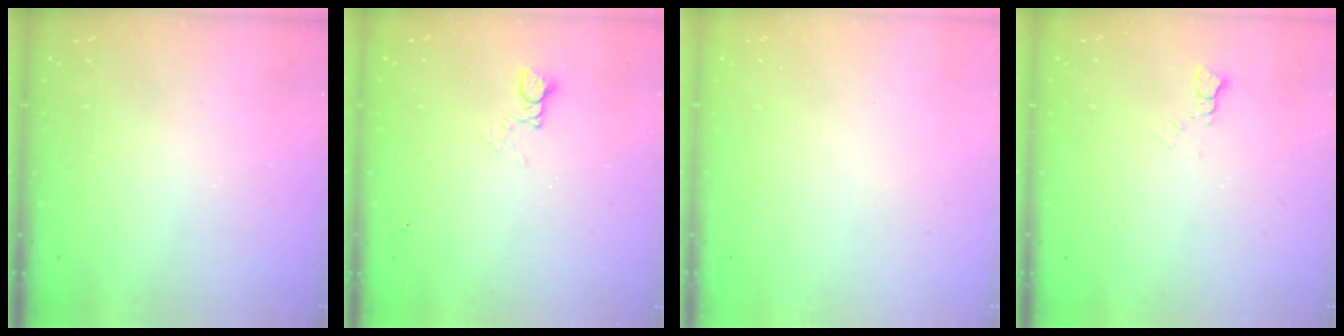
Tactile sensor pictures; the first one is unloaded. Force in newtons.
{"total": 2.4, "press": 2.4, "slide": 0.2}
{"total": 0.0}
{"total": 3.0, "press": 3.0, "slide": 0.4}